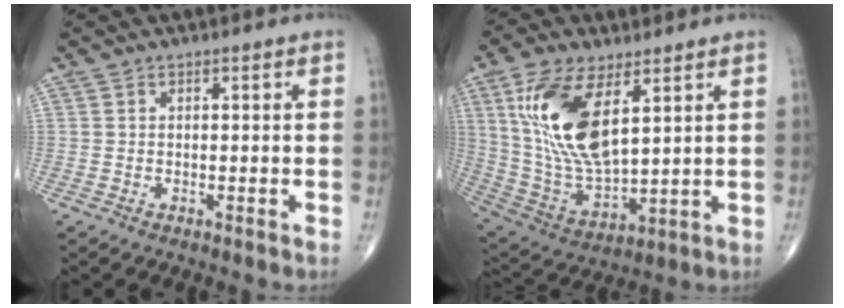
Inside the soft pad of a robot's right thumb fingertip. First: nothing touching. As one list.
[{"total": 18.0, "force": [6.5, 8.0, 14.8], "torque": [-0.291, -0.025, 0.134]}]